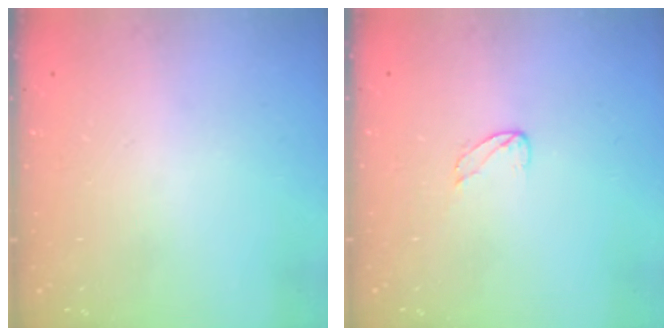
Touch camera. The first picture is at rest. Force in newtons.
{"total": 3.9, "press": 3.9, "slide": 0.2}